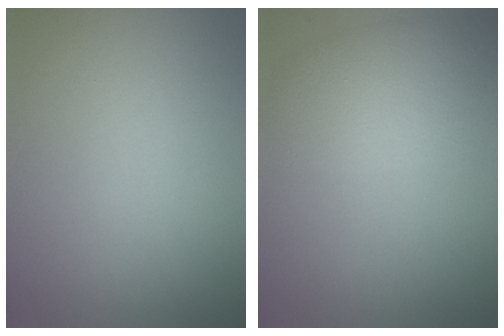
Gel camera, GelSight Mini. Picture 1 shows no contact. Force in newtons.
{"total": 5.0, "press": 5.0, "slide": 0.0}